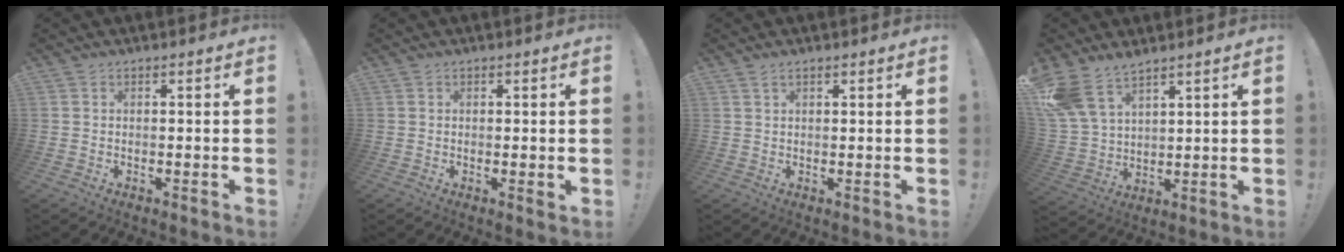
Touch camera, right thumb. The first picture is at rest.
{"total": 1.0, "force": [0.2, 0.2, 0.9], "torque": [-0.008, -0.003, 0.002]}
{"total": 1.7, "force": [1.1, 0.7, 1.0], "torque": [-0.016, -0.002, 0.021]}
{"total": 11.2, "force": [8.5, 5.4, 4.8], "torque": [-0.104, -0.043, 0.168]}